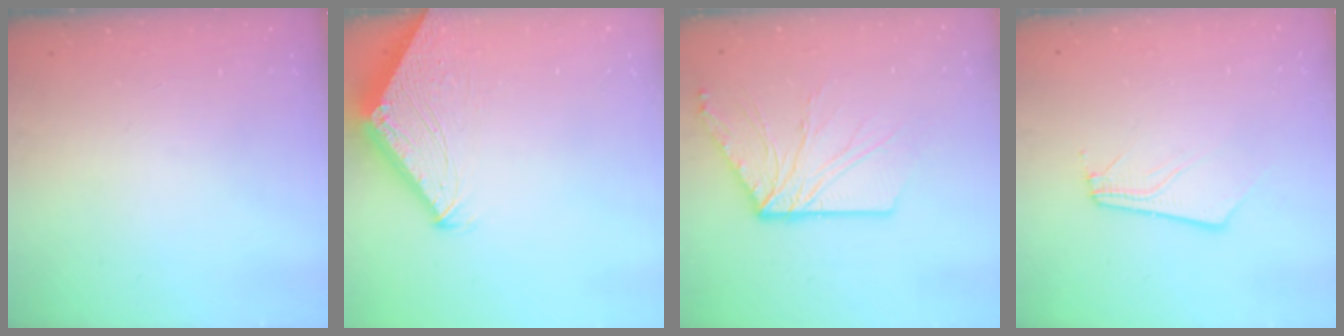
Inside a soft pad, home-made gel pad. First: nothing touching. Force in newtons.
{"total": 4.7, "press": 4.7, "slide": 0.1}
{"total": 12.4, "press": 12.4, "slide": 0.5}
{"total": 3.8, "press": 3.8, "slide": 0.3}